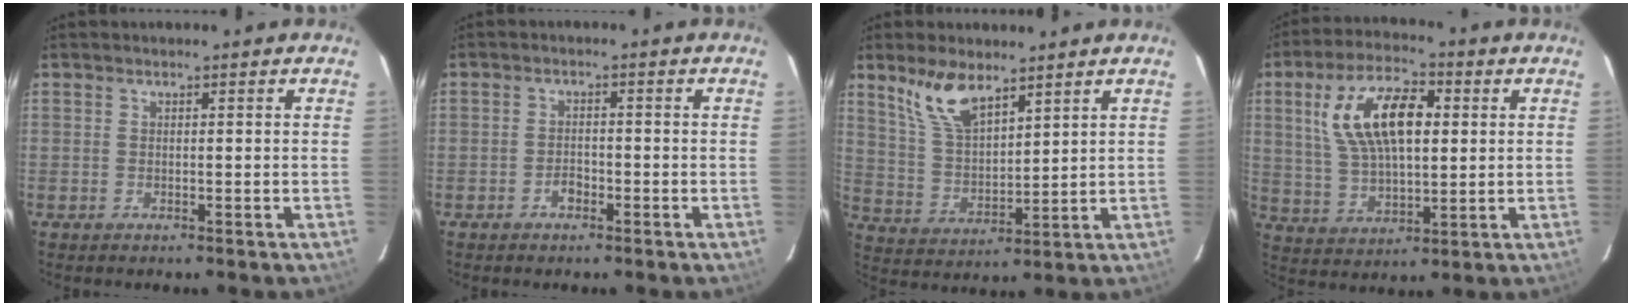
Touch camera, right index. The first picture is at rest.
{"total": 2.1, "force": [-1.3, 1.3, 1.0], "torque": [-0.019, 0.005, -0.022]}
{"total": 9.5, "force": [6.6, 3.6, 5.7], "torque": [-0.112, 0.008, 0.141]}
{"total": 15.1, "force": [3.7, 7.3, 12.7], "torque": [-0.243, 0.020, 0.075]}